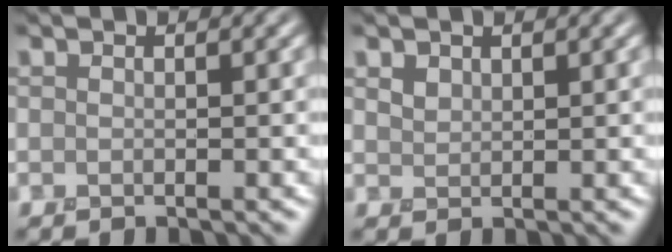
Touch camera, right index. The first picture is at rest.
{"total": 1.2, "force": [0.9, 0.7, 0.4], "torque": [-0.010, 0.000, 0.020]}